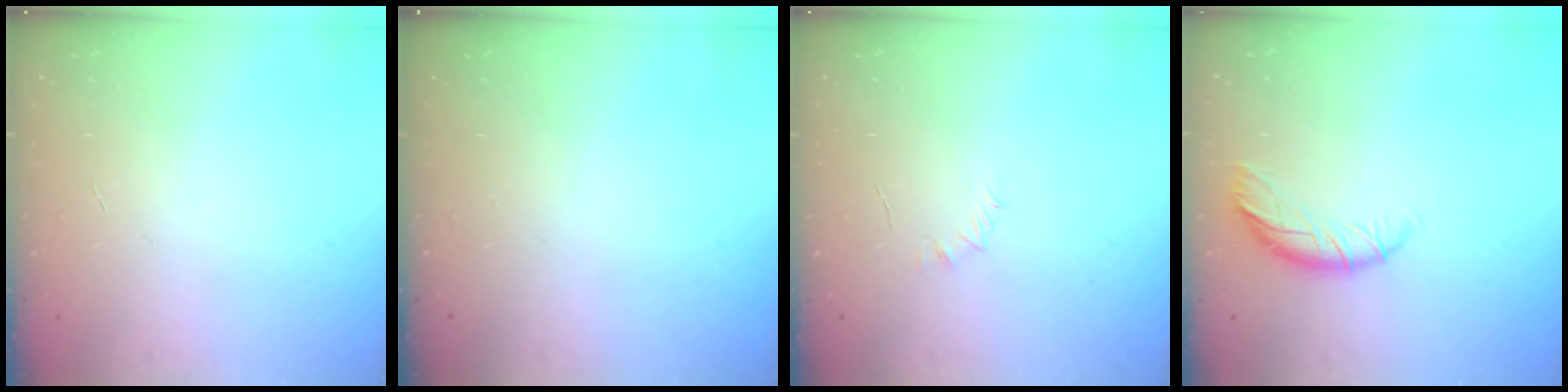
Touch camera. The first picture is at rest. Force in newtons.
{"total": 0.0}
{"total": 4.1, "press": 3.9, "slide": 1.3}
{"total": 9.5, "press": 9.5, "slide": 0.3}